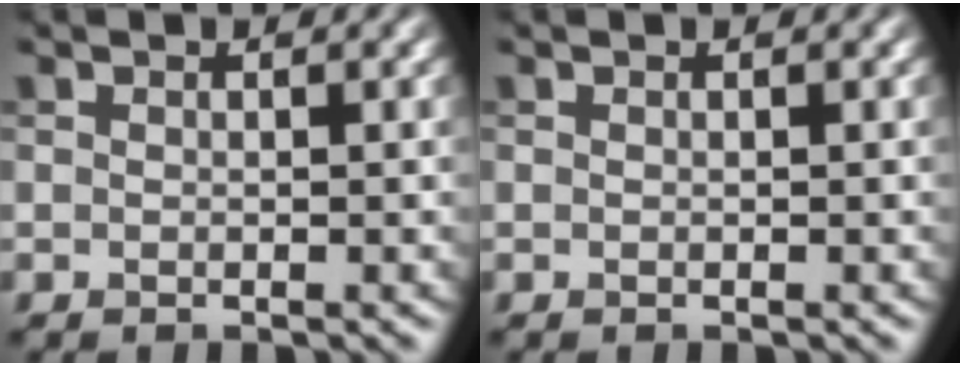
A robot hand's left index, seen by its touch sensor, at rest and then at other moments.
{"total": 0.0}